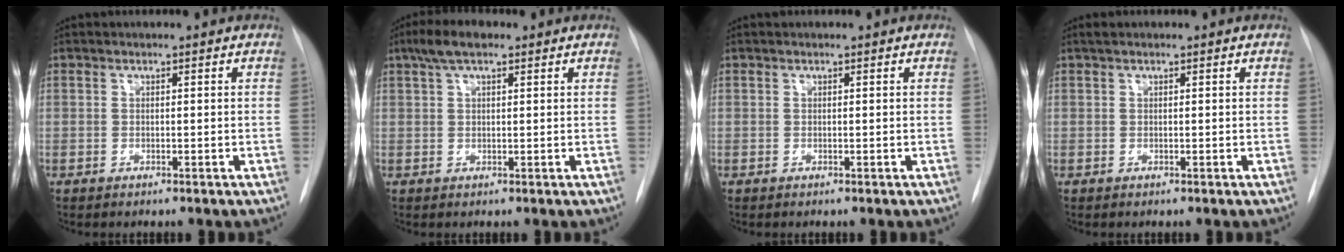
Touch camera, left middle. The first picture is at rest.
{"total": 4.7, "force": [3.0, 1.5, 3.4], "torque": [-0.073, 0.019, 0.052]}
{"total": 0.0}
{"total": 0.9, "force": [0.6, 0.2, 0.5], "torque": [-0.015, 0.014, 0.012]}